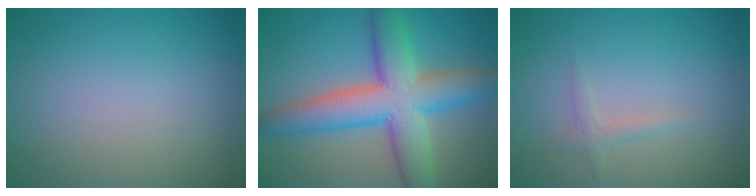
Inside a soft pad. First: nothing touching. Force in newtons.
{"total": 8.9, "press": 8.9, "slide": 0.6}
{"total": 1.0, "press": 1.0, "slide": 0.0}